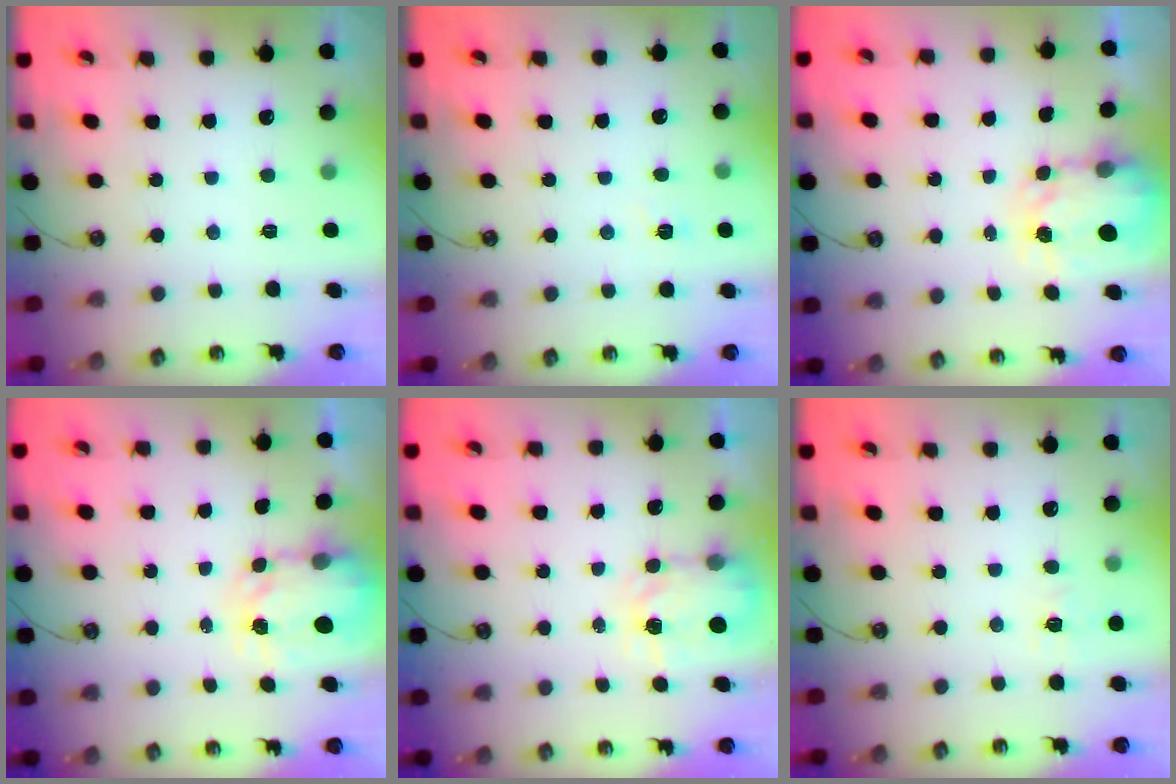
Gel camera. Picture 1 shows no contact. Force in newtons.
{"total": 2.9, "press": 2.8, "slide": 0.5}
{"total": 4.1, "press": 4.1, "slide": 0.4}
{"total": 4.1, "press": 4.1, "slide": 0.4}
{"total": 4.0, "press": 4.0, "slide": 0.3}
{"total": 6.2, "press": 6.2, "slide": 0.5}